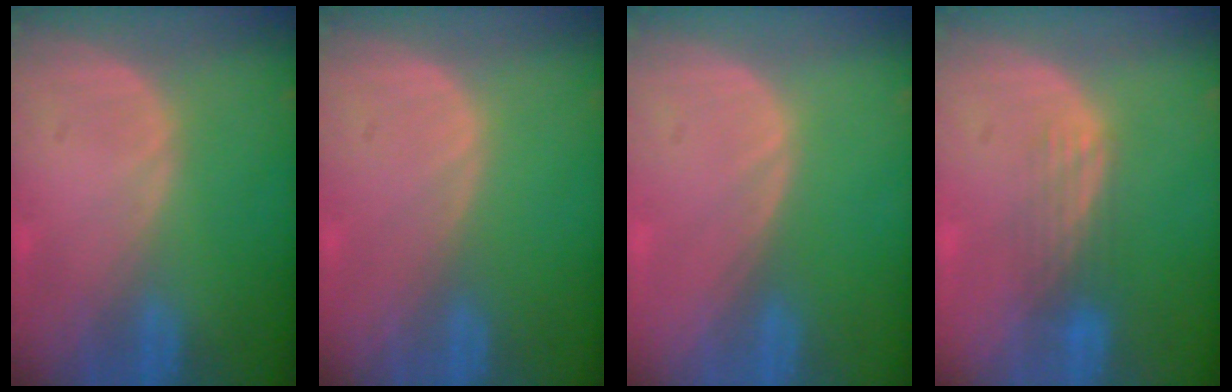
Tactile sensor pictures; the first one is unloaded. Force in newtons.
{"total": 0.0}
{"total": 0.0}
{"total": 3.9, "press": 3.2, "slide": 2.3}